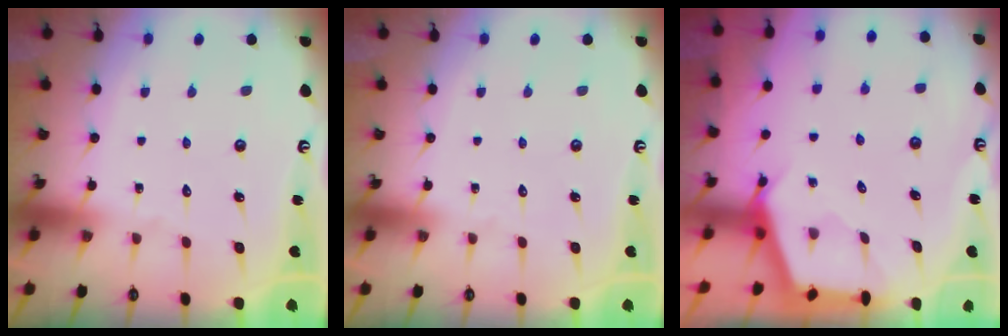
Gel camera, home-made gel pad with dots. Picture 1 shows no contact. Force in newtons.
{"total": 0.0}
{"total": 2.7, "press": 2.6, "slide": 0.4}